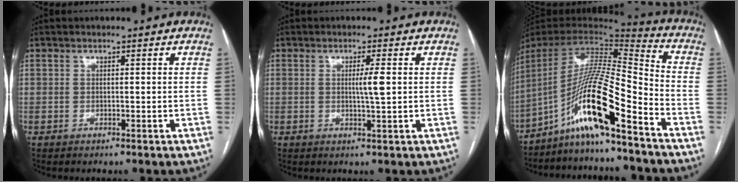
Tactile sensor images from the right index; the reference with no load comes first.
{"total": 2.8, "force": [0.3, -0.2, 2.7], "torque": [-0.048, -0.003, 0.004]}
{"total": 16.4, "force": [-10.2, 0.1, 12.9], "torque": [-0.244, 0.007, -0.186]}